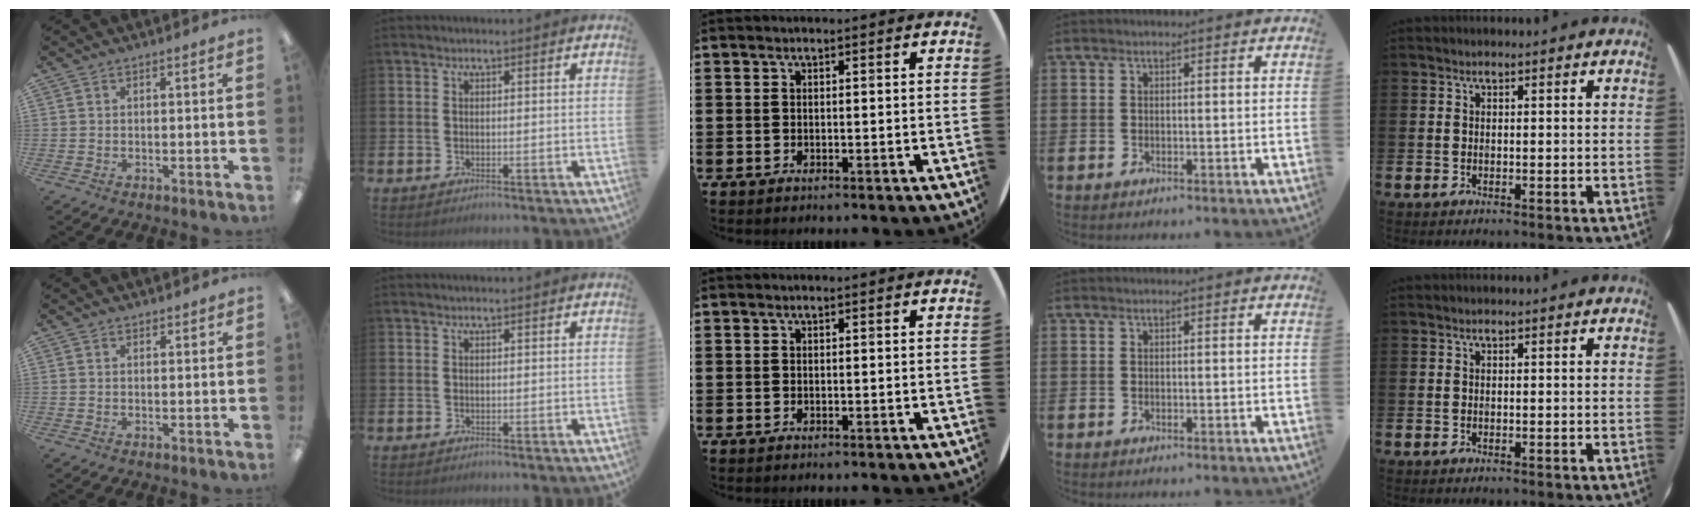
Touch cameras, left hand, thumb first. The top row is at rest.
{"thumb": {"total": 1.1, "force": [1.0, 0.5, 0.0], "torque": [-0.001, -0.001, 0.020]}}